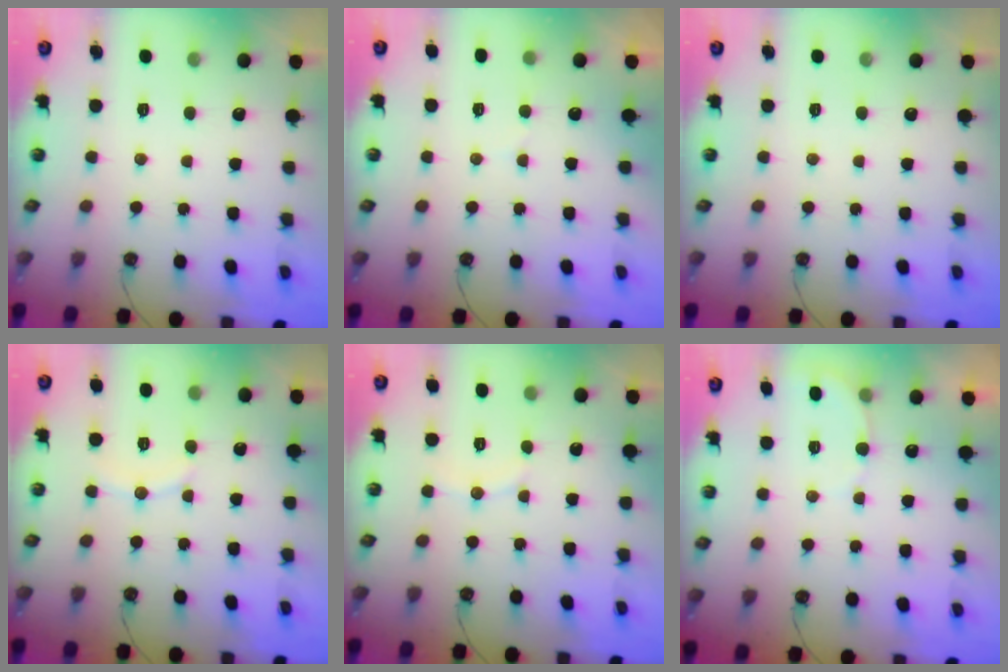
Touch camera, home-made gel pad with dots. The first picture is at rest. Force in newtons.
{"total": 4.3, "press": 3.9, "slide": 1.7}
{"total": 0.0}
{"total": 5.7, "press": 5.7, "slide": 0.5}
{"total": 4.3, "press": 4.3, "slide": 0.4}
{"total": 5.2, "press": 5.1, "slide": 1.0}